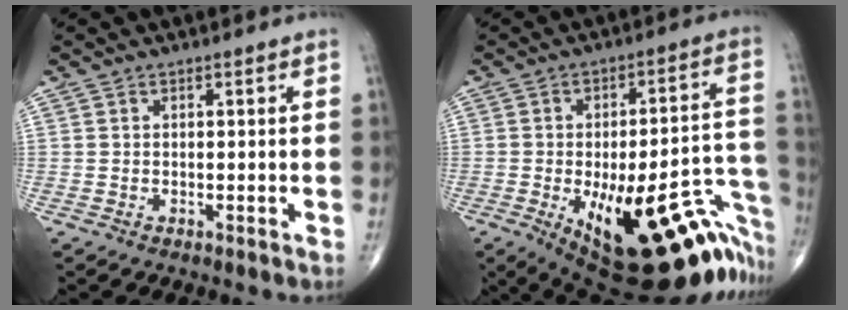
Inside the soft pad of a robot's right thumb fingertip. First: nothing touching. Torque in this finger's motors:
{"motor_torque": [2.86, 2.16, 1.80, -0.98, 0.50]}